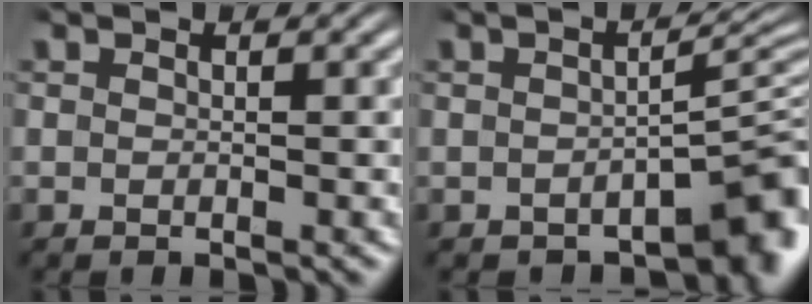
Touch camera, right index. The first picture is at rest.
{"total": 5.0, "force": [-1.9, 1.8, 4.3], "torque": [-0.045, -0.003, -0.024]}